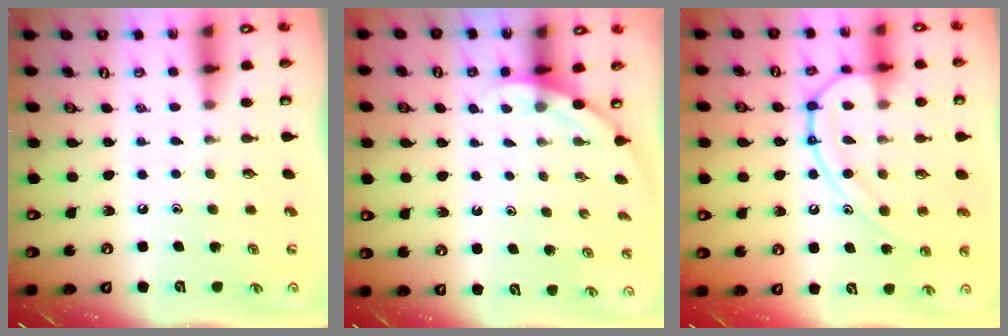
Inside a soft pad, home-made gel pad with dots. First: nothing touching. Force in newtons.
{"total": 2.2, "press": 2.2, "slide": 0.0}
{"total": 12.7, "press": 12.7, "slide": 0.9}